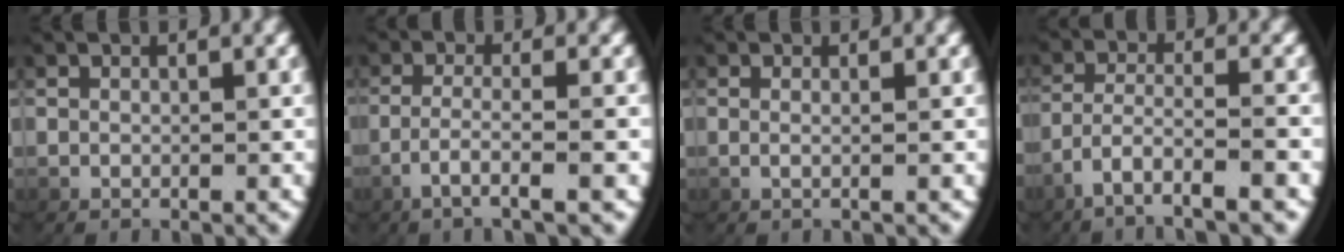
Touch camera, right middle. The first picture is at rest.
{"total": 3.5, "force": [-2.1, 0.1, 2.8], "torque": [-0.064, -0.012, -0.026]}
{"total": 1.0, "force": [0.0, -0.4, 0.8], "torque": [-0.027, -0.007, 0.004]}
{"total": 4.6, "force": [-3.1, 1.0, 3.2], "torque": [-0.077, -0.022, -0.037]}